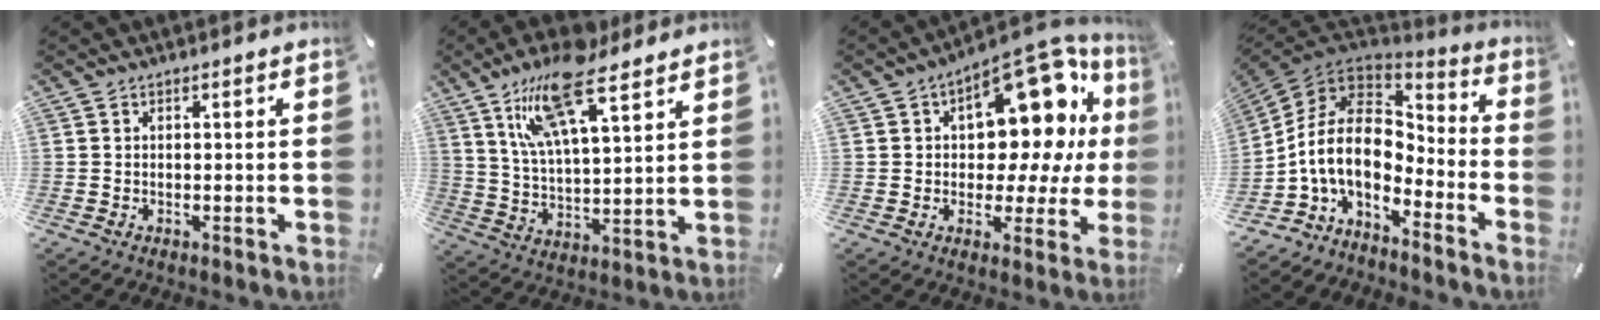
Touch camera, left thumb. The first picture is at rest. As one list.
[{"total": 16.4, "force": [11.0, 5.2, 11.0], "torque": [-0.212, -0.032, 0.191]}, {"total": 19.3, "force": [8.2, 11.0, 13.6], "torque": [-0.160, -0.075, 0.133]}, {"total": 14.8, "force": [-3.3, 9.3, 11.1], "torque": [-0.249, 0.003, -0.064]}]